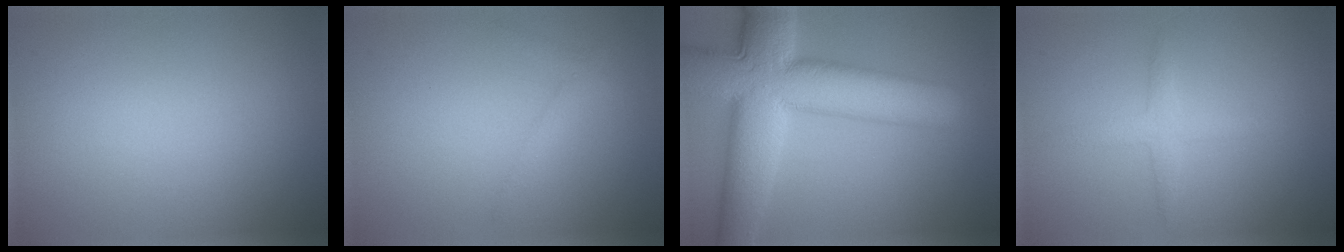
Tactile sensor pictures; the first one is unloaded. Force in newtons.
{"total": 1.2, "press": 1.2, "slide": 0.1}
{"total": 12.1, "press": 12.1, "slide": 0.3}
{"total": 1.8, "press": 1.8, "slide": 0.1}